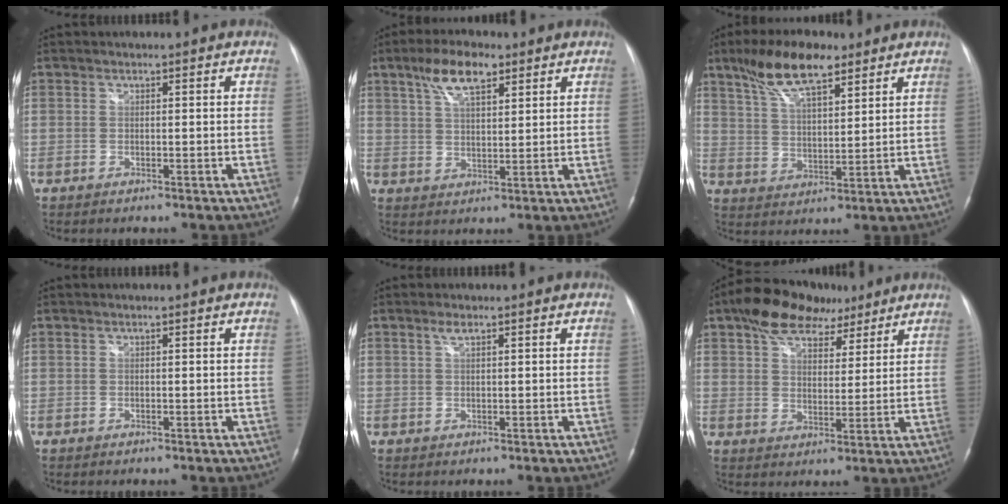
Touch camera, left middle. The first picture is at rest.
{"total": 7.7, "force": [4.7, 2.7, 5.5], "torque": [-0.110, 0.014, 0.088]}
{"total": 11.3, "force": [7.8, 3.5, 7.3], "torque": [-0.140, 0.015, 0.145]}
{"total": 0.0}
{"total": 1.2, "force": [0.8, 0.3, 0.9], "torque": [-0.019, 0.005, 0.016]}
{"total": 12.5, "force": [8.5, 6.4, 6.6], "torque": [-0.108, 0.034, 0.143]}